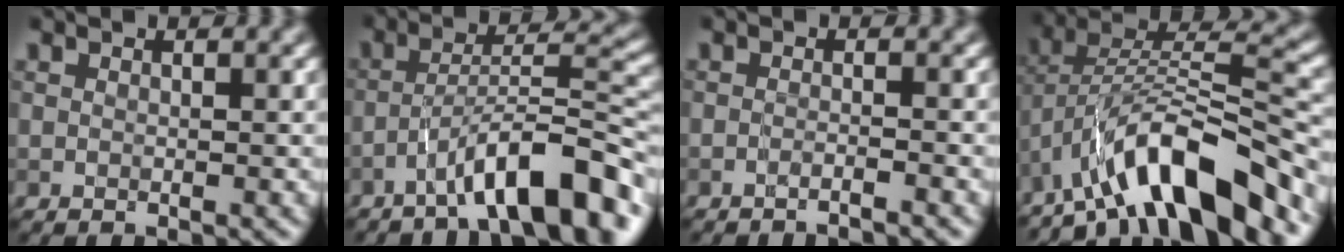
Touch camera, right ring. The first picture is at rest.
{"total": 8.9, "force": [-5.6, 1.8, 6.7], "torque": [-0.098, 0.021, -0.089]}
{"total": 1.5, "force": [-1.2, 0.1, 0.8], "torque": [-0.009, -0.004, -0.028]}
{"total": 11.0, "force": [-7.1, 3.3, 7.7], "torque": [-0.109, 0.017, -0.128]}